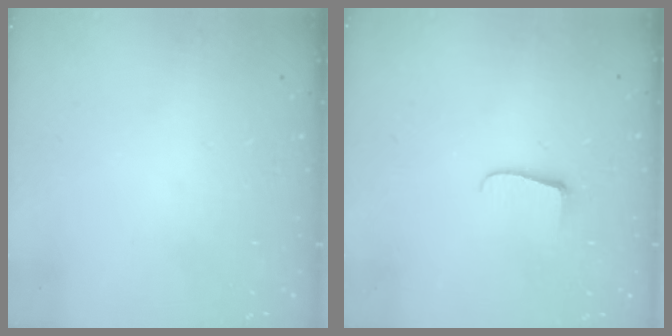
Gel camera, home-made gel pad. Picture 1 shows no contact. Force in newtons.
{"total": 6.0, "press": 5.9, "slide": 0.6}